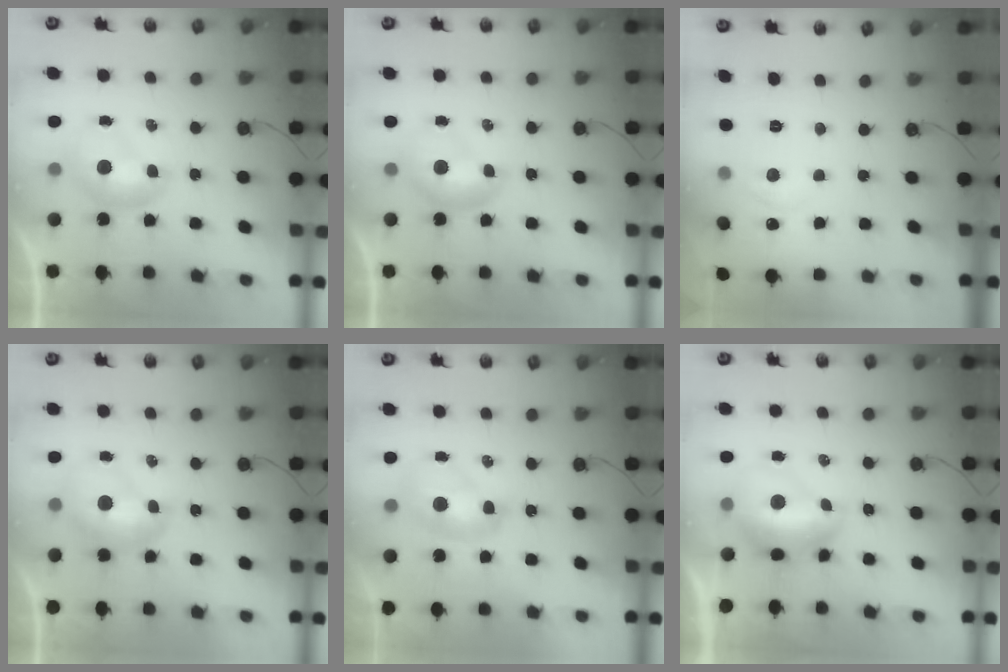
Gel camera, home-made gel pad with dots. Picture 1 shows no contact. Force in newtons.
{"total": 0.0}
{"total": 0.7, "press": 0.5, "slide": 0.6}
{"total": 2.0, "press": 2.0, "slide": 0.3}
{"total": 2.0, "press": 2.0, "slide": 0.2}
{"total": 2.9, "press": 2.8, "slide": 0.7}